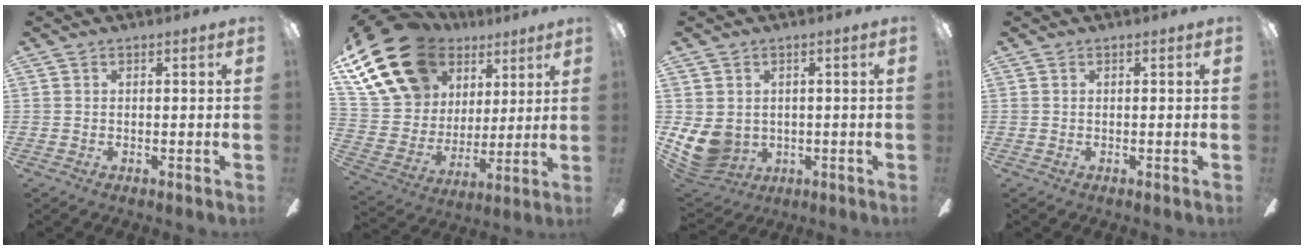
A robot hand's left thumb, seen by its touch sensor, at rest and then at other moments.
{"total": 23.3, "force": [12.9, 15.9, 11.2], "torque": [-0.225, -0.059, 0.254]}
{"total": 8.8, "force": [-0.2, 7.8, 4.2], "torque": [-0.113, -0.011, -0.001]}
{"total": 0.0}